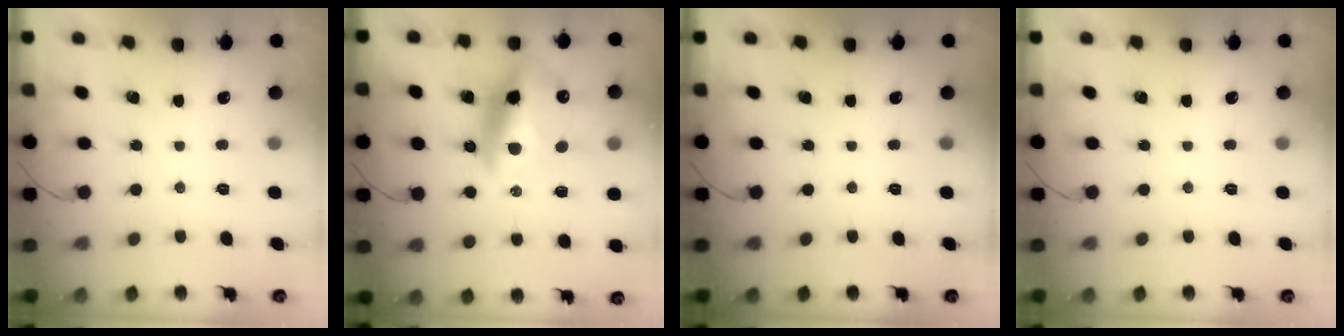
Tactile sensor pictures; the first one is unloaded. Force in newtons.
{"total": 17.4, "press": 16.9, "slide": 4.2}
{"total": 0.0}
{"total": 0.0}